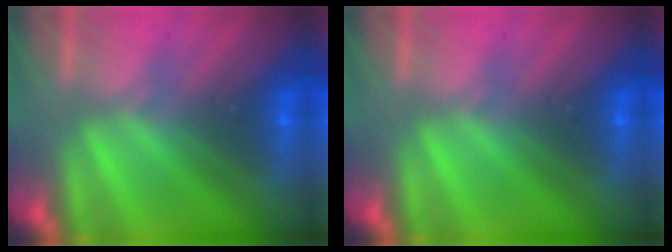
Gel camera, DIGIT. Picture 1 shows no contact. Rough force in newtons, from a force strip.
{"total": 0.0}